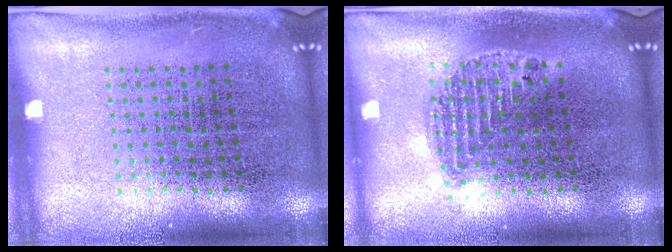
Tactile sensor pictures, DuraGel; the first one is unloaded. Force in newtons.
{"total": 1.2, "press": 1.1, "slide": 0.5}